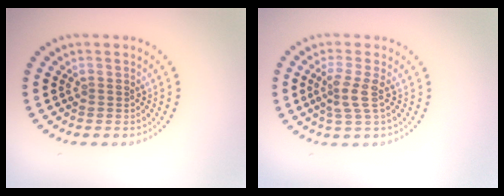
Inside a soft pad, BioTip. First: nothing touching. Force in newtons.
{"total": 2.4, "press": 1.7, "slide": 1.6}